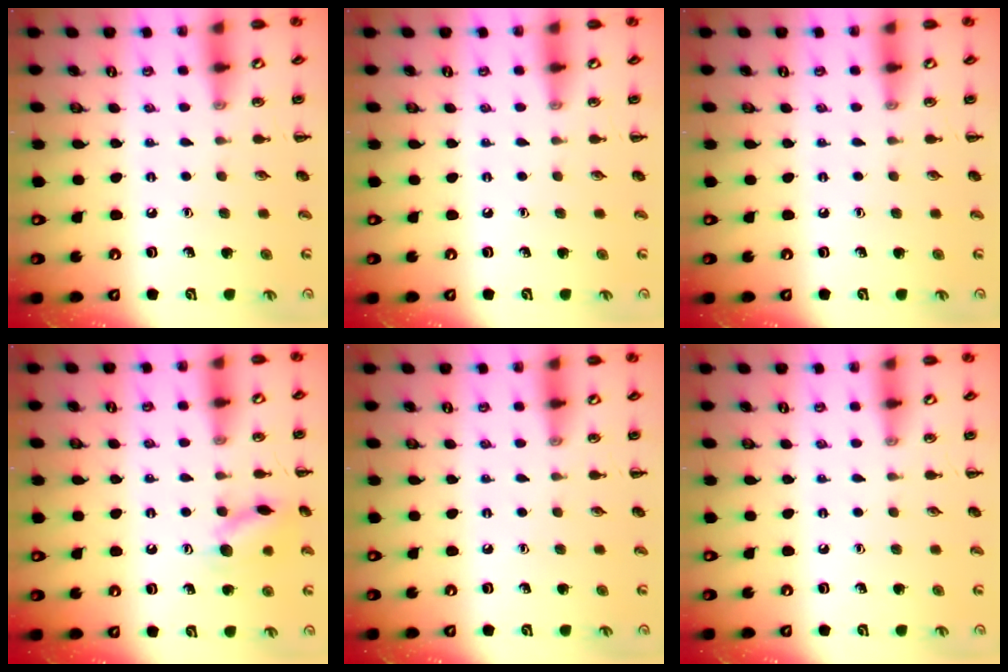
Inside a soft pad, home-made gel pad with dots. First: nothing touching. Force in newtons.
{"total": 0.0}
{"total": 0.0}
{"total": 10.9, "press": 10.8, "slide": 0.7}
{"total": 0.0}
{"total": 0.0}